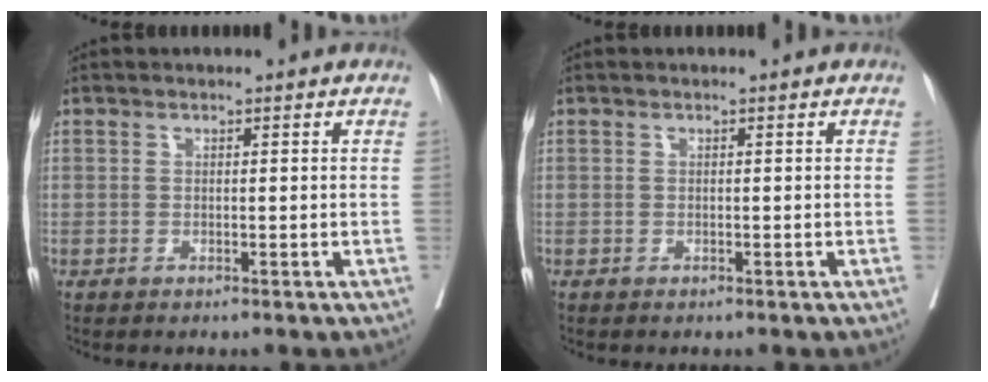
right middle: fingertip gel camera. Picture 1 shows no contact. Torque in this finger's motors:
{"motor_torque": [0.24, -0.14, 0.02, 0.01]}